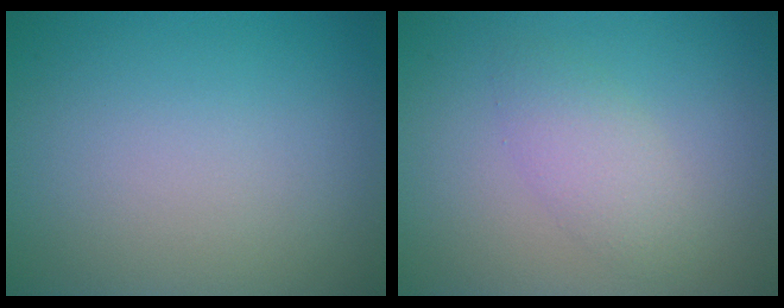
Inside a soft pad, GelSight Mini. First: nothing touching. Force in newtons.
{"total": 2.4, "press": 2.4, "slide": 0.2}